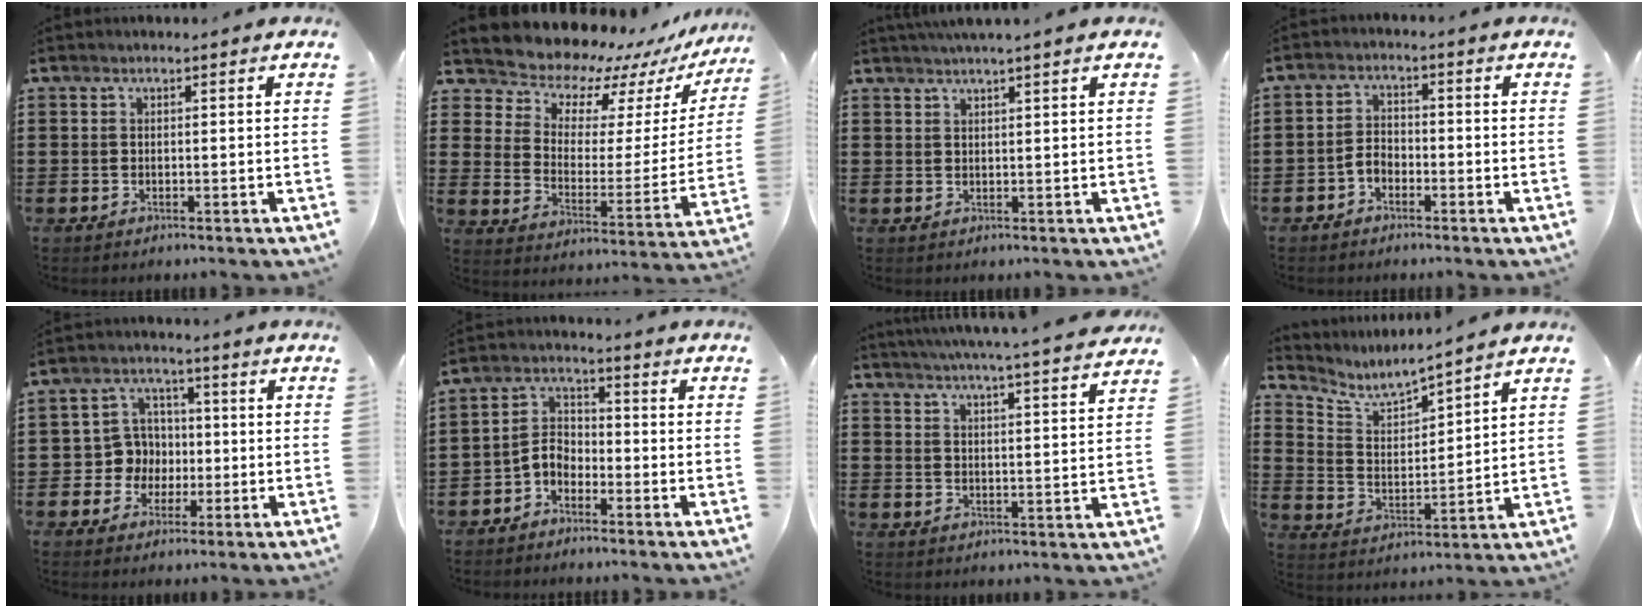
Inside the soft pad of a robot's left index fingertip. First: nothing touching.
{"total": 8.0, "force": [7.6, 2.4, 0.5], "torque": [-0.055, -0.072, 0.129]}
{"total": 1.8, "force": [1.6, -0.4, 0.7], "torque": [-0.015, 0.002, 0.030]}
{"total": 2.6, "force": [-1.6, 1.6, 1.3], "torque": [-0.036, 0.005, -0.036]}
{"total": 6.2, "force": [-0.3, 6.1, 1.3], "torque": [-0.041, 0.016, -0.005]}
{"total": 4.1, "force": [-3.0, 2.2, 1.7], "torque": [-0.048, 0.007, -0.067]}
{"total": 4.9, "force": [4.6, -0.9, 1.3], "torque": [-0.044, -0.032, 0.077]}
{"total": 5.3, "force": [4.9, 0.7, 1.7], "torque": [-0.060, -0.033, 0.081]}